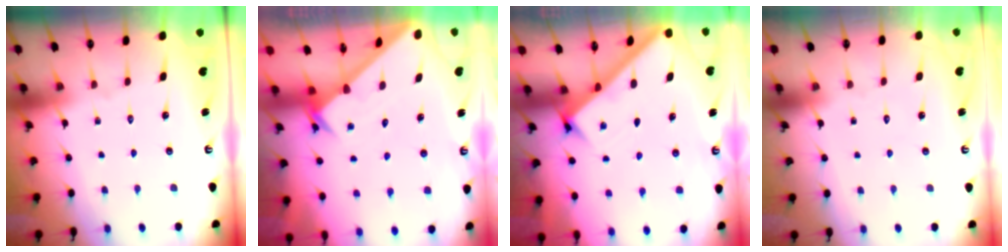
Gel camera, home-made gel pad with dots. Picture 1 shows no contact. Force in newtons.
{"total": 2.2, "press": 2.2, "slide": 0.1}
{"total": 2.8, "press": 2.7, "slide": 0.4}
{"total": 1.6, "press": 1.6, "slide": 0.0}